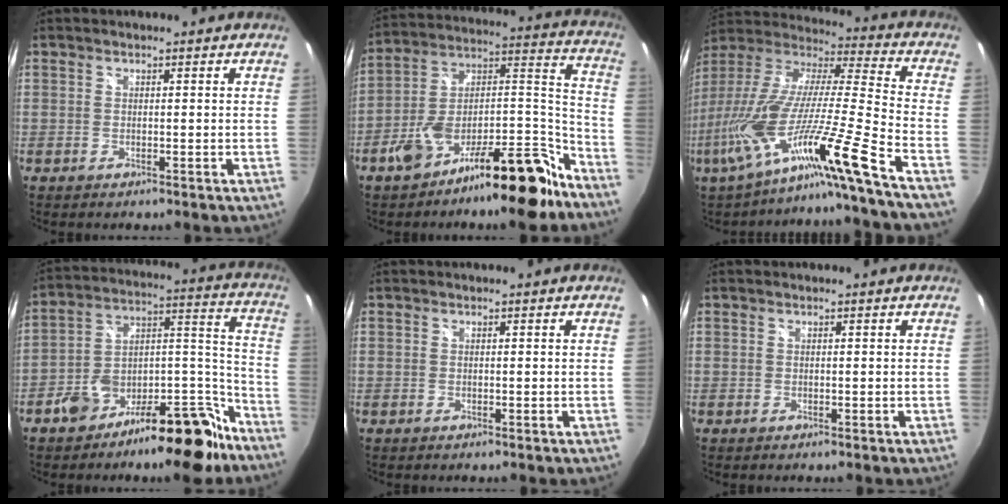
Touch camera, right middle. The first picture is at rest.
{"total": 20.0, "force": [-14.0, 5.5, 13.2], "torque": [-0.186, 0.042, -0.222]}
{"total": 20.5, "force": [-12.8, -2.7, 15.8], "torque": [-0.252, -0.065, -0.231]}
{"total": 17.4, "force": [-11.1, 7.3, 11.2], "torque": [-0.146, 0.059, -0.156]}
{"total": 0.0}
{"total": 0.0}